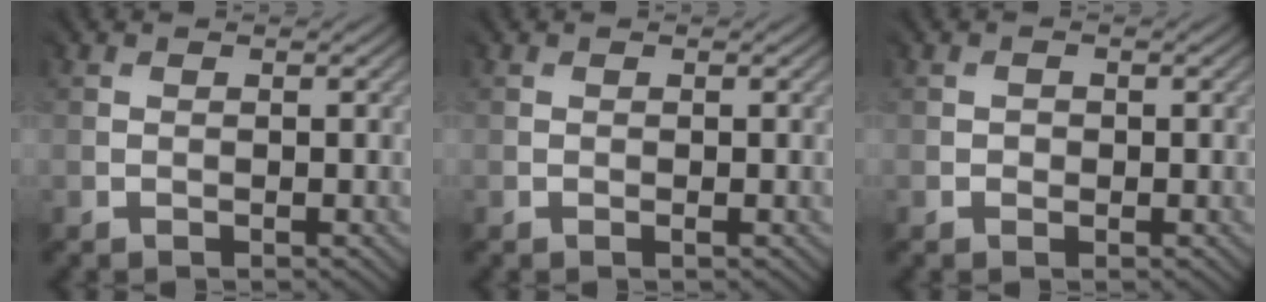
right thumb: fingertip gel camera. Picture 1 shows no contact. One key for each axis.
{"total": 0.0}
{"total": 0.8, "fx": -0.1, "fy": 0.8, "fz": -0.1, "tx": 0.005, "ty": -0.003, "tz": 0.002}